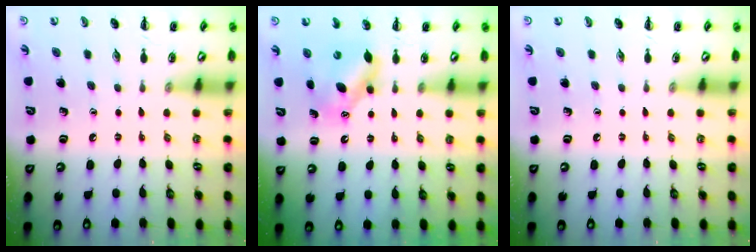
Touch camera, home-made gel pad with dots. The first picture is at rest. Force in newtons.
{"total": 7.6, "press": 7.6, "slide": 1.0}
{"total": 0.0}